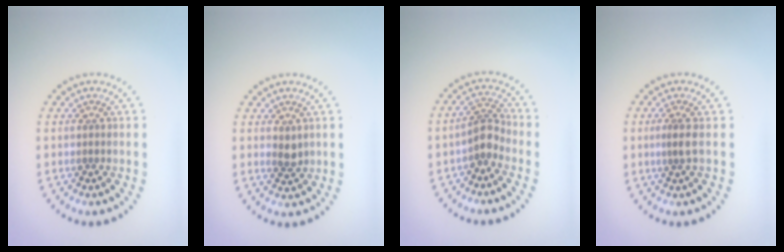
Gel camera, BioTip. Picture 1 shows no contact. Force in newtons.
{"total": 1.2, "press": 1.2, "slide": 0.3}
{"total": 2.5, "press": 2.0, "slide": 1.6}
{"total": 1.4, "press": 0.9, "slide": 1.1}